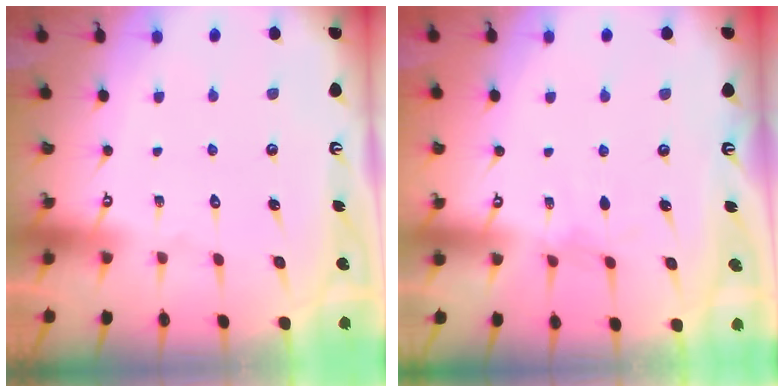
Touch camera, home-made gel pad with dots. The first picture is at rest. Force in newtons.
{"total": 3.2, "press": 3.2, "slide": 0.5}